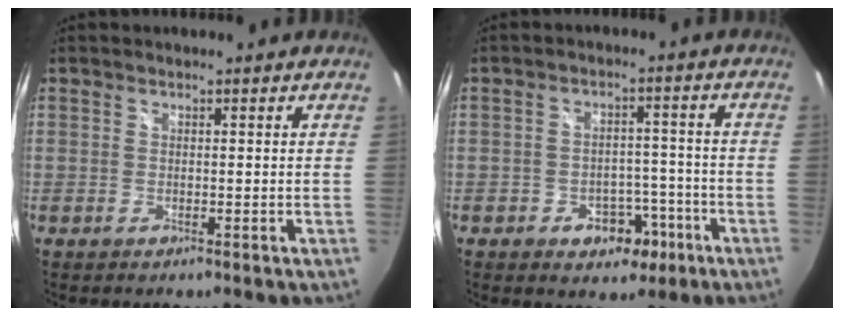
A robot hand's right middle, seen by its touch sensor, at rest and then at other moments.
{"total": 6.5, "force": [-3.7, 4.5, 3.0], "torque": [-0.059, 0.015, -0.037]}